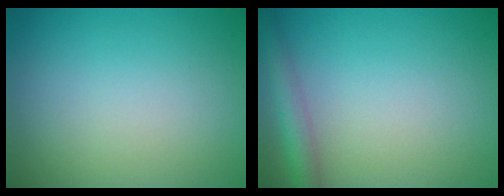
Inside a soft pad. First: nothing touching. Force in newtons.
{"total": 2.9, "press": 2.9, "slide": 0.1}